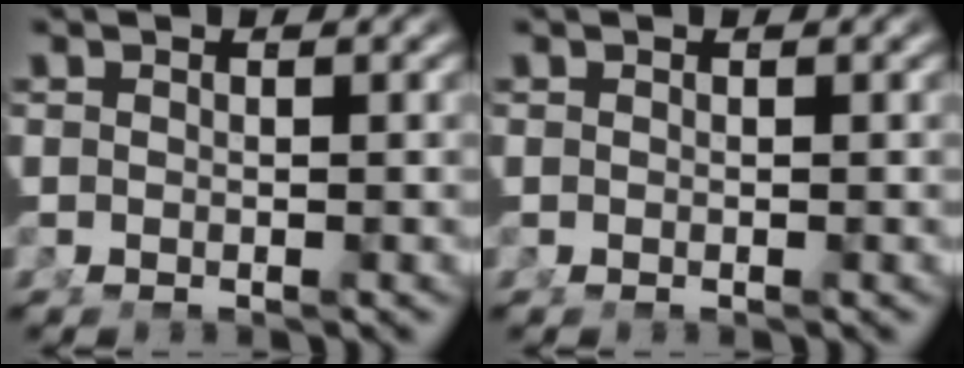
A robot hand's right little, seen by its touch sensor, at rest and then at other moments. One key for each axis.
{"total": 0.0}